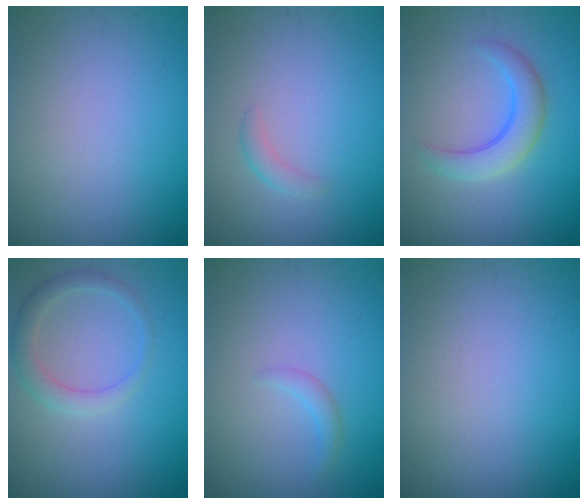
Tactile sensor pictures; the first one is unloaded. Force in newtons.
{"total": 1.0, "press": 1.0, "slide": 0.0}
{"total": 3.4, "press": 3.4, "slide": 0.1}
{"total": 2.4, "press": 2.4, "slide": 0.1}
{"total": 1.0, "press": 1.0, "slide": 0.0}
{"total": 0.0}